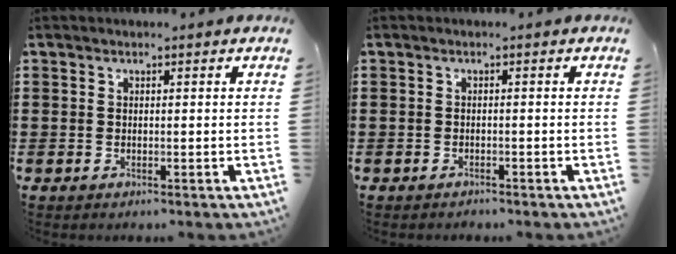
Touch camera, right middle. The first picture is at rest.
{"total": 0.8, "force": [-0.7, 0.2, -0.1], "torque": [0.002, 0.002, -0.018]}